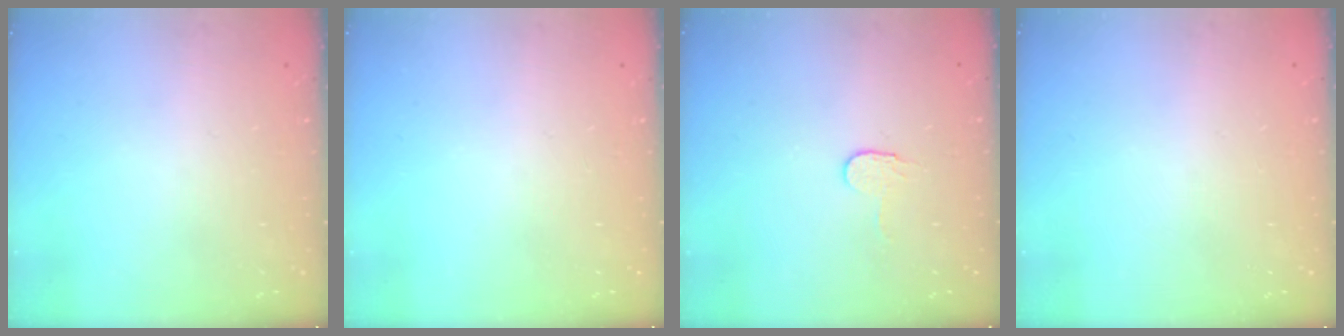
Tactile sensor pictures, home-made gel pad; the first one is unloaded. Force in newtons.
{"total": 0.0}
{"total": 3.5, "press": 3.5, "slide": 0.2}
{"total": 0.0}